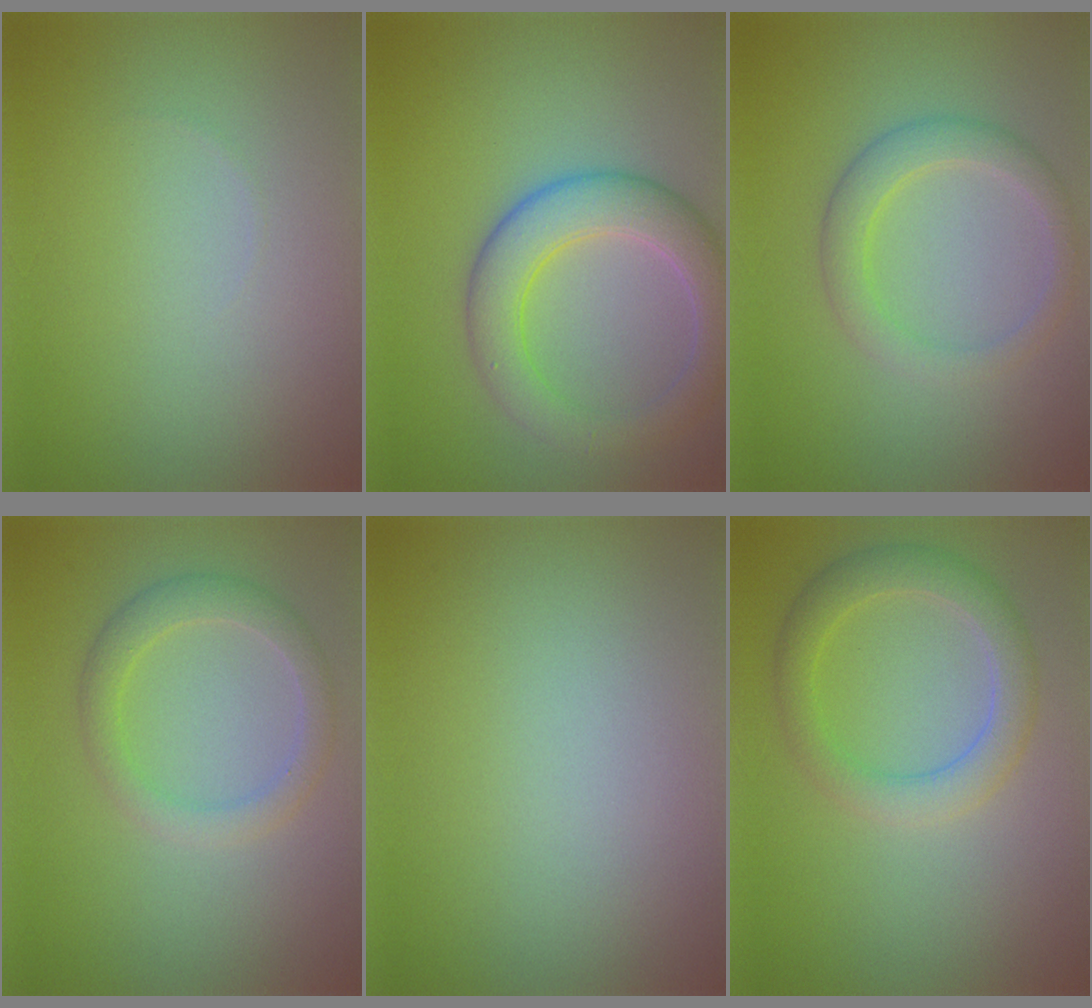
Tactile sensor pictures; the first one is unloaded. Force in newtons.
{"total": 5.5, "press": 5.5, "slide": 0.2}
{"total": 2.9, "press": 2.9, "slide": 0.1}
{"total": 2.8, "press": 2.8, "slide": 0.1}
{"total": 0.0}
{"total": 3.5, "press": 3.5, "slide": 0.1}